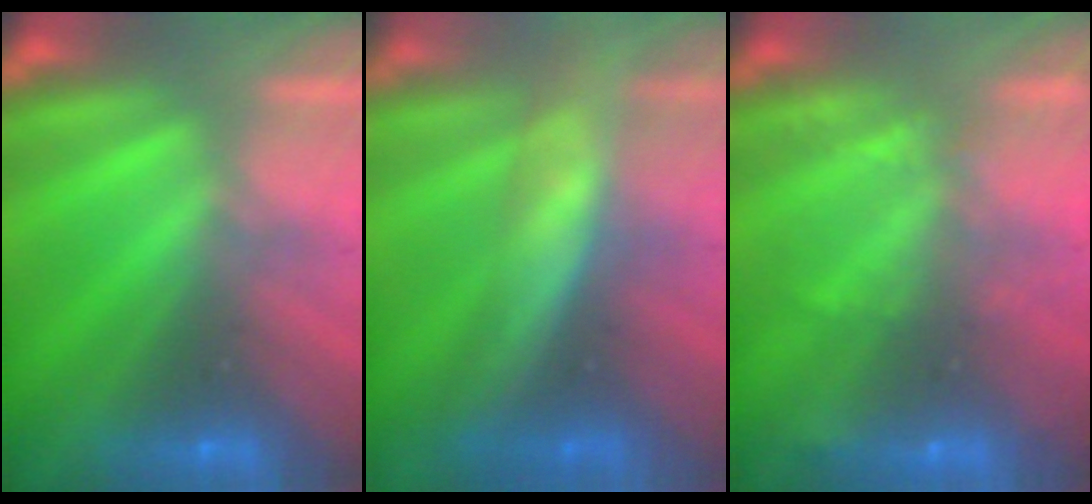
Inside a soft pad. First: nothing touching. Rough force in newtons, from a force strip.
{"total": 3.4}
{"total": 2.3}